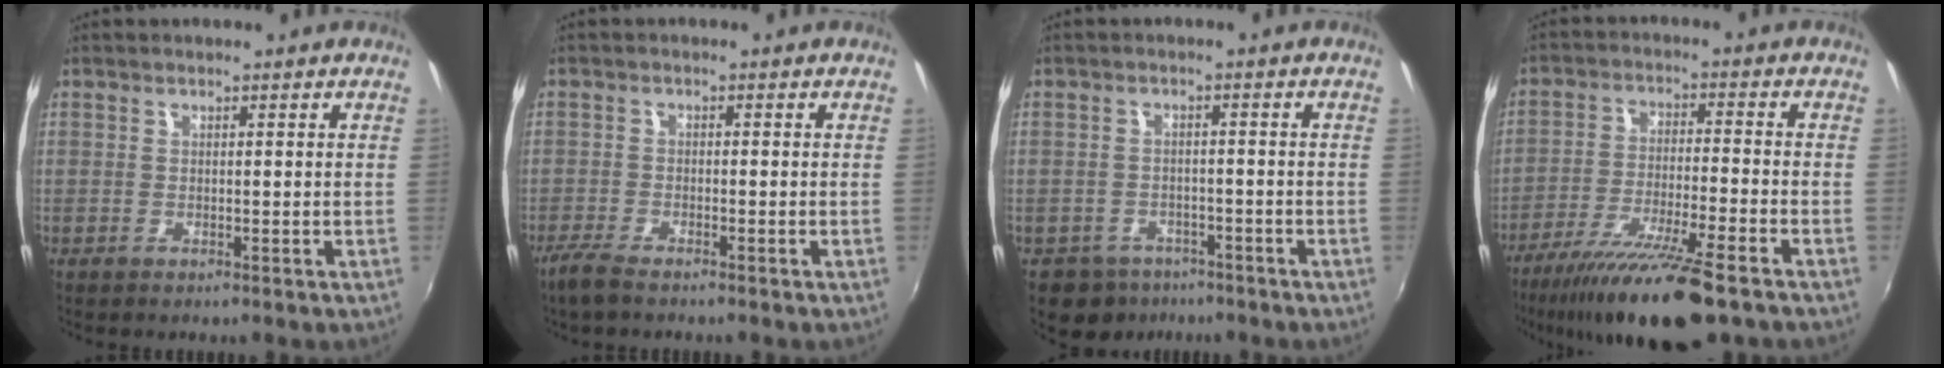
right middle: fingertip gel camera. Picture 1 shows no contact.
{"total": 4.1, "force": [-3.3, 0.8, 2.2], "torque": [-0.066, -0.010, -0.068]}
{"total": 6.5, "force": [-4.7, 4.3, 1.1], "torque": [-0.039, 0.004, -0.068]}
{"total": 16.3, "force": [-12.5, 1.3, 10.4], "torque": [-0.205, -0.040, -0.212]}